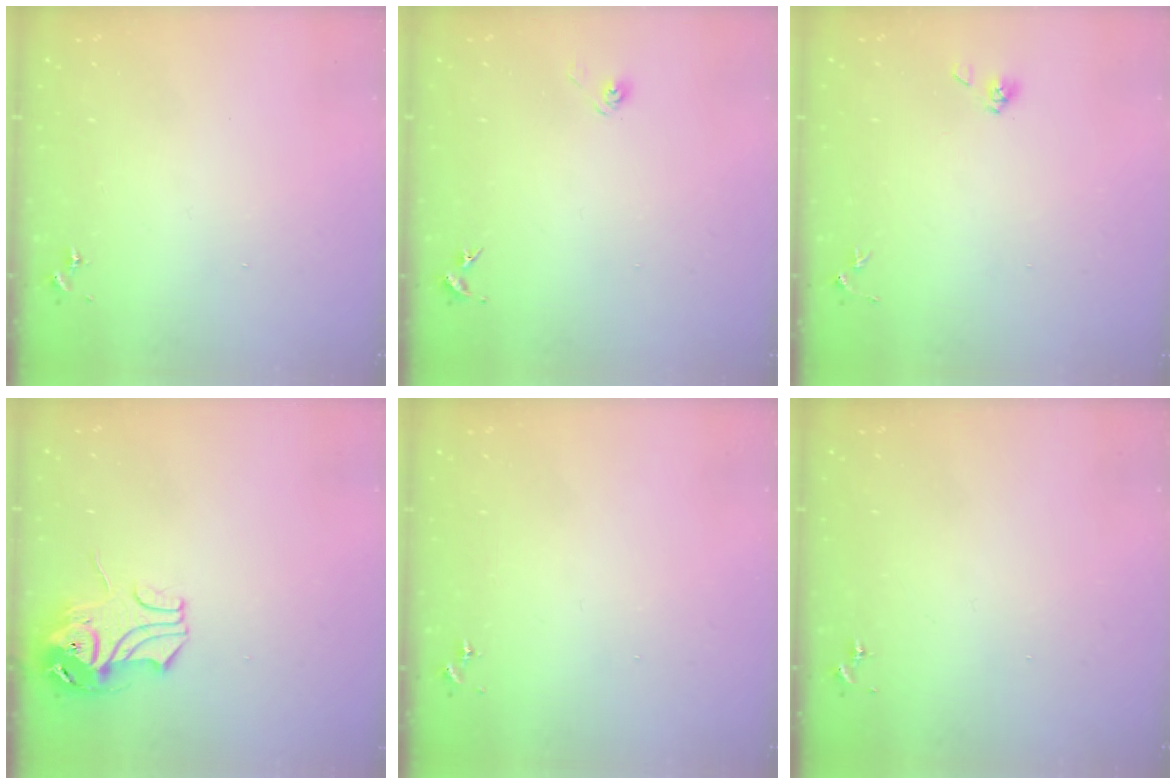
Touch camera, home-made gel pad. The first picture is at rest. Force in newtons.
{"total": 2.9, "press": 2.5, "slide": 1.5}
{"total": 3.9, "press": 3.5, "slide": 1.7}
{"total": 9.5, "press": 9.4, "slide": 1.2}
{"total": 0.0}
{"total": 0.0}